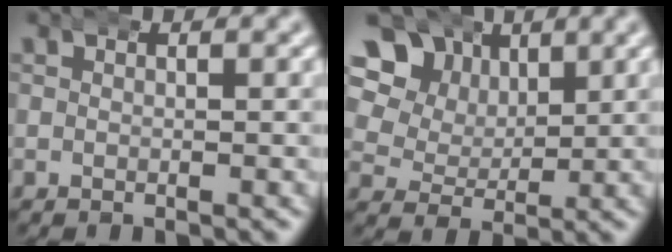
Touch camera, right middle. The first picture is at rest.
{"total": 10.7, "force": [3.9, 8.9, 4.5], "torque": [-0.106, 0.002, 0.053]}